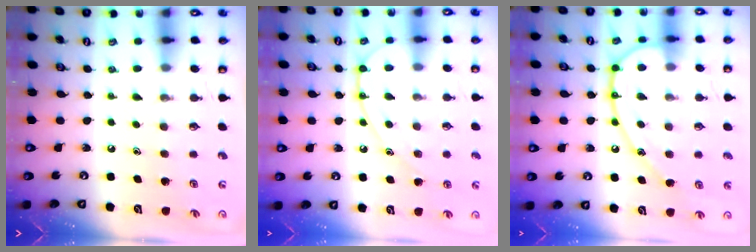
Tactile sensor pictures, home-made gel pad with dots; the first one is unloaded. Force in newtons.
{"total": 10.2, "press": 10.2, "slide": 0.1}
{"total": 14.9, "press": 14.8, "slide": 1.4}